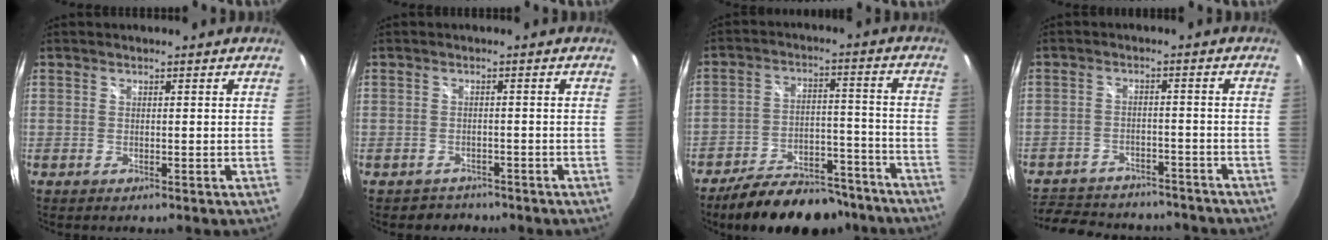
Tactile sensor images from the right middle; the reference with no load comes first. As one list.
[{"total": 2.9, "force": [-2.3, 1.8, -0.2], "torque": [-0.003, 0.005, -0.034]}, {"total": 18.4, "force": [-15.4, 7.0, 7.1], "torque": [-0.129, 0.015, -0.205]}, {"total": 19.8, "force": [-16.5, 8.0, 7.3], "torque": [-0.167, 0.011, -0.221]}]